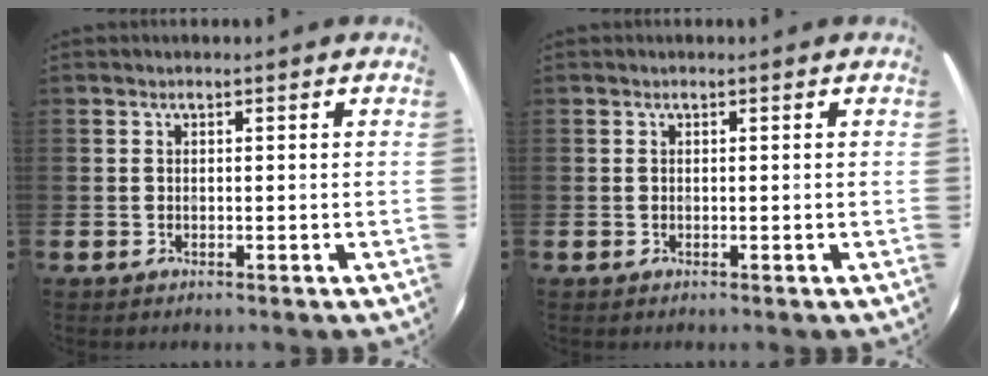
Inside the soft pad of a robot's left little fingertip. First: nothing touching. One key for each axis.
{"total": 0.0}